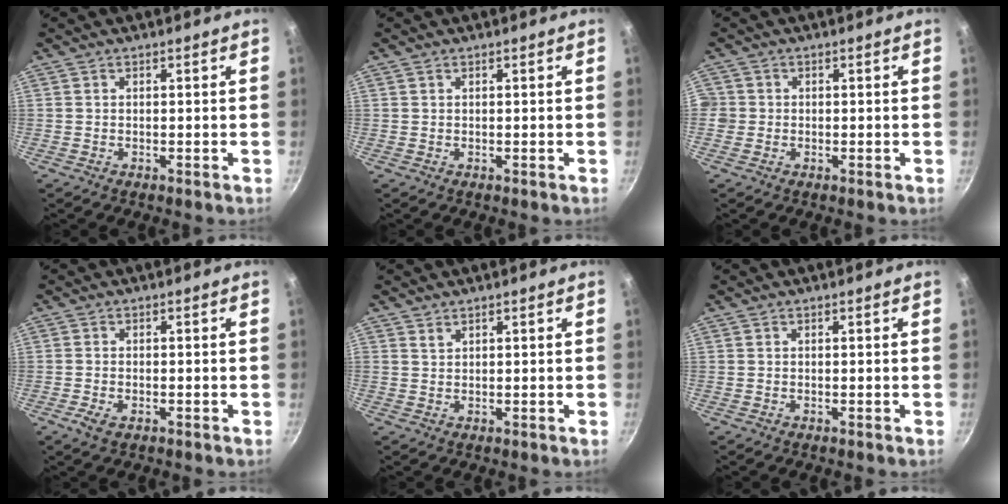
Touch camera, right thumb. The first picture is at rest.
{"total": 0.0}
{"total": 2.4, "force": [-0.5, 2.3, 0.5], "torque": [0.004, 0.008, -0.012]}
{"total": 2.6, "force": [-1.2, 1.4, 1.9], "torque": [-0.040, 0.003, -0.023]}
{"total": 1.0, "force": [0.8, 0.5, 0.3], "torque": [-0.003, -0.005, 0.016]}
{"total": 0.0}